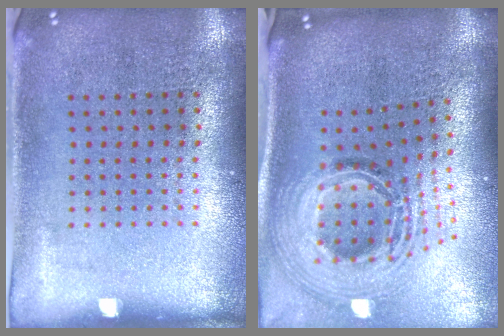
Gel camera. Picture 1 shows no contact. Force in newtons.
{"total": 2.6, "press": 1.8, "slide": 1.8}